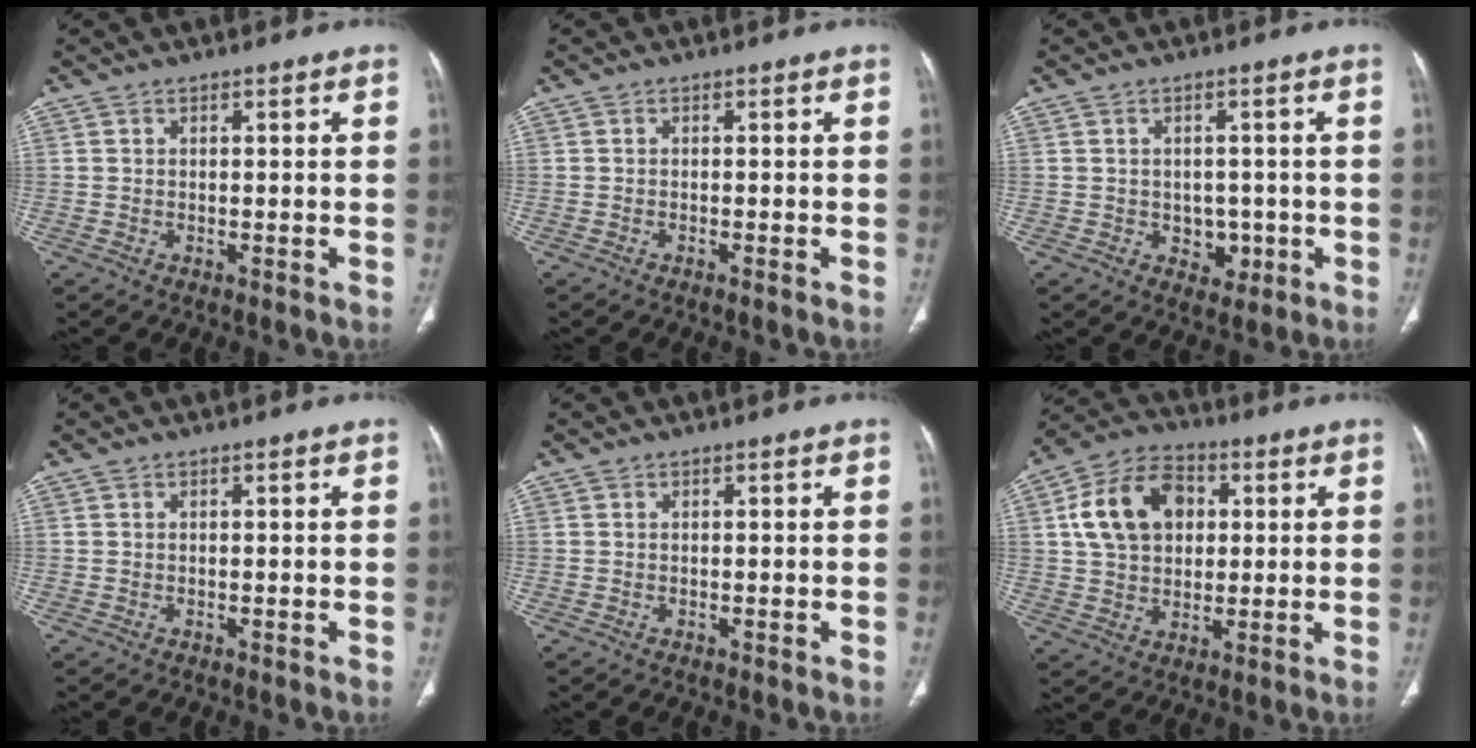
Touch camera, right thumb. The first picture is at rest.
{"total": 1.0, "force": [-0.8, 0.0, 0.6], "torque": [-0.013, -0.001, -0.008]}
{"total": 4.1, "force": [-0.9, 3.4, 2.2], "torque": [-0.005, 0.004, -0.005]}
{"total": 0.0}
{"total": 0.0}
{"total": 14.5, "force": [3.3, 10.4, 9.5], "torque": [-0.145, 0.012, 0.052]}